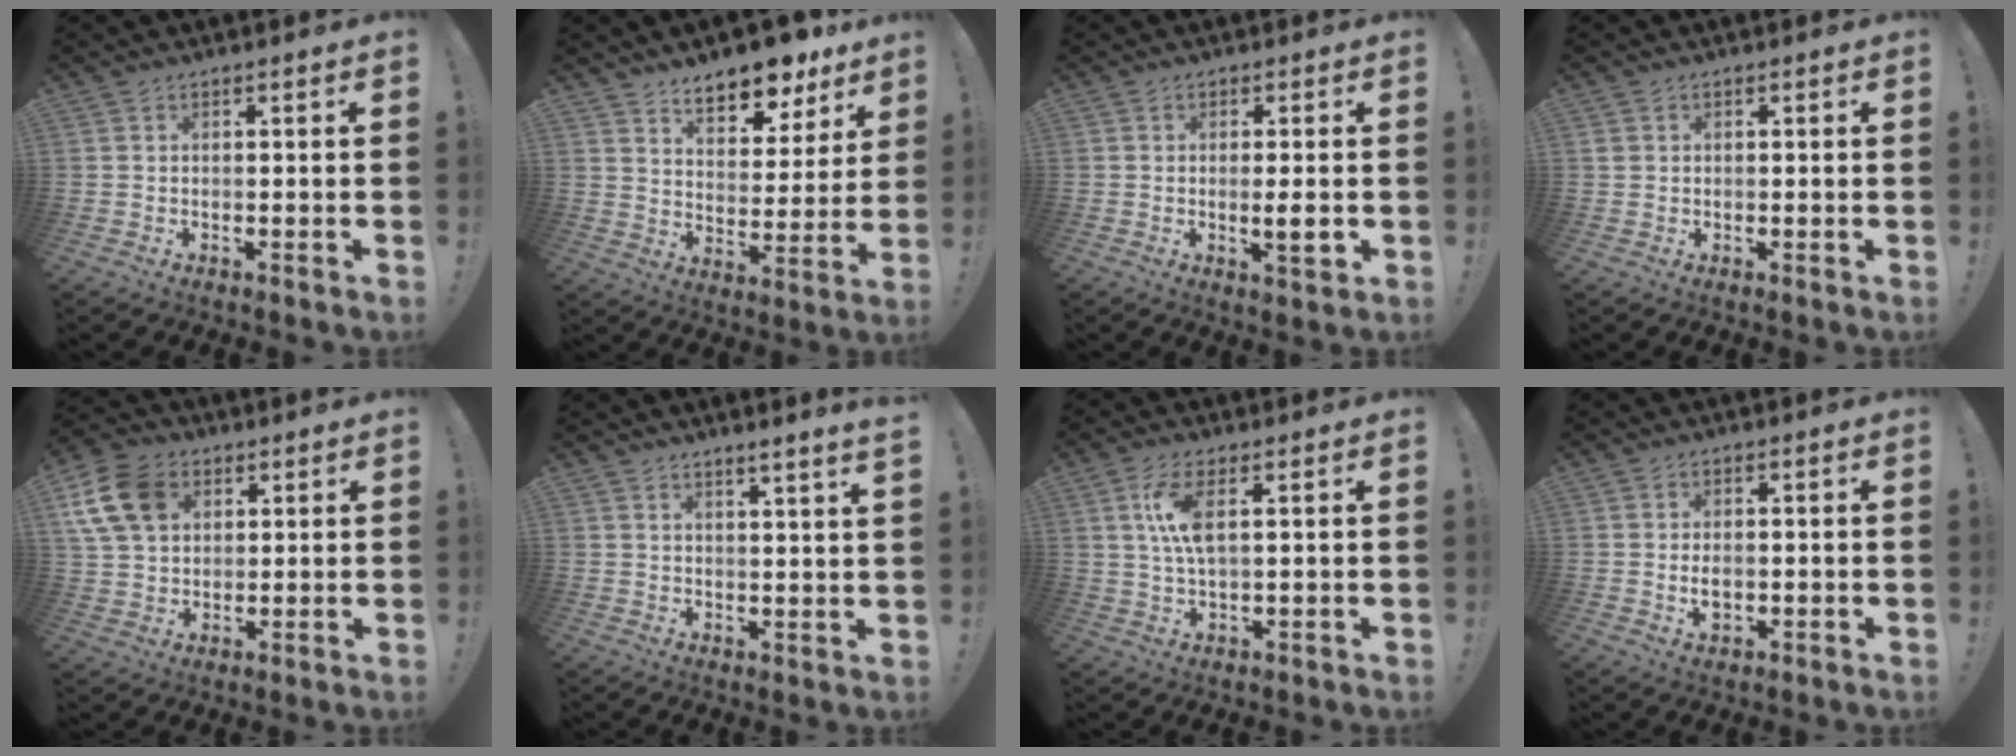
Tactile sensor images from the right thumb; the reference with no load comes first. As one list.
[{"total": 12.5, "force": [10.2, 4.9, 5.2], "torque": [-0.070, -0.081, 0.178]}, {"total": 4.6, "force": [-0.6, 0.5, 4.6], "torque": [-0.062, -0.010, -0.011]}, {"total": 1.3, "force": [0.5, 1.1, 0.3], "torque": [-0.013, 0.008, 0.010]}, {"total": 14.4, "force": [5.3, 10.7, 7.9], "torque": [-0.151, -0.017, 0.107]}, {"total": 3.7, "force": [2.9, -0.9, 2.3], "torque": [-0.024, -0.028, 0.044]}, {"total": 8.5, "force": [2.2, 2.9, 7.7], "torque": [-0.157, -0.005, 0.036]}, {"total": 3.2, "force": [-0.5, 1.9, 2.5], "torque": [-0.035, -0.004, -0.012]}]